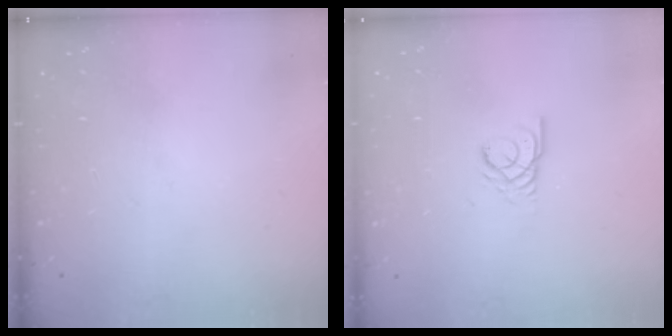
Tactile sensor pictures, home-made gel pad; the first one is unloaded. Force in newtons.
{"total": 2.7, "press": 2.7, "slide": 0.2}